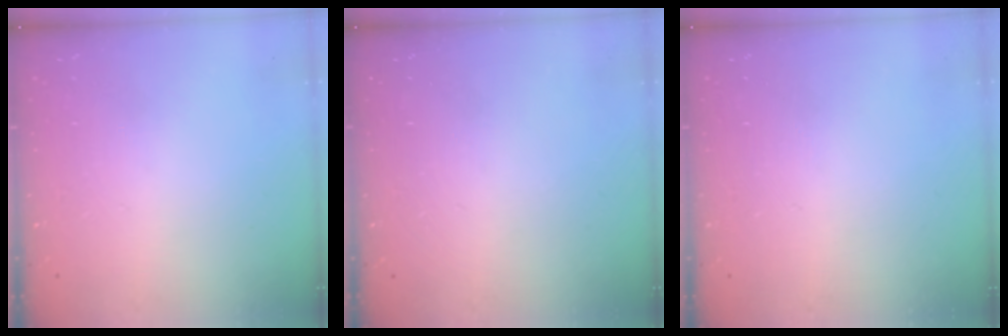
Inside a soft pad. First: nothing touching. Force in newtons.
{"total": 0.0}
{"total": 0.0}